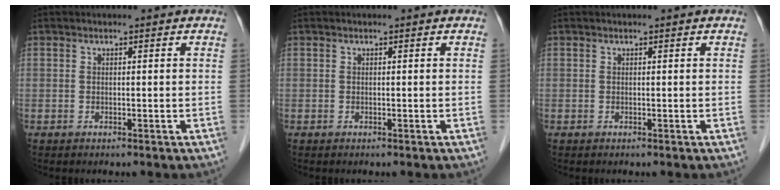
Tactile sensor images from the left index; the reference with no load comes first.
{"total": 0.0}
{"total": 0.0}